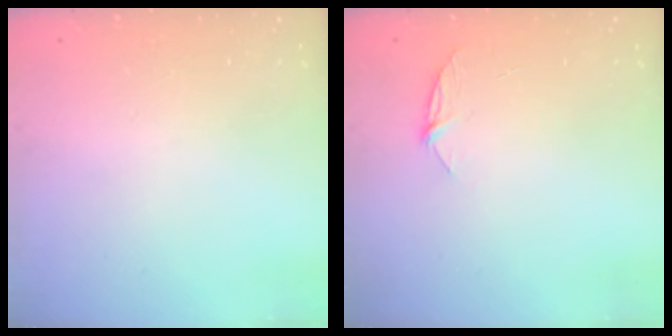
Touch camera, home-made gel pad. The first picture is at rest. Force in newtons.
{"total": 4.9, "press": 4.8, "slide": 0.6}